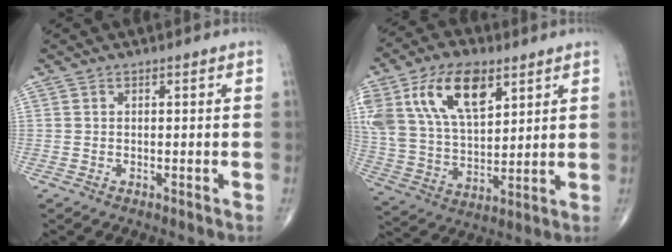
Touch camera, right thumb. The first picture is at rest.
{"total": 19.8, "force": [9.1, 10.8, 14.0], "torque": [-0.264, -0.018, 0.174]}